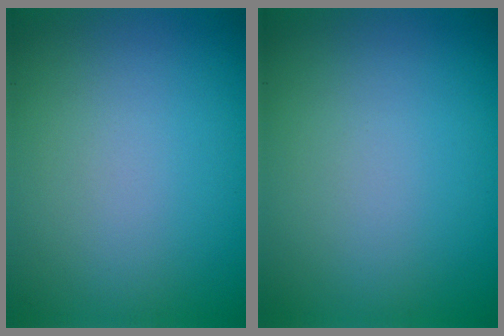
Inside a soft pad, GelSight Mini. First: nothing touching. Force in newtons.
{"total": 0.0}